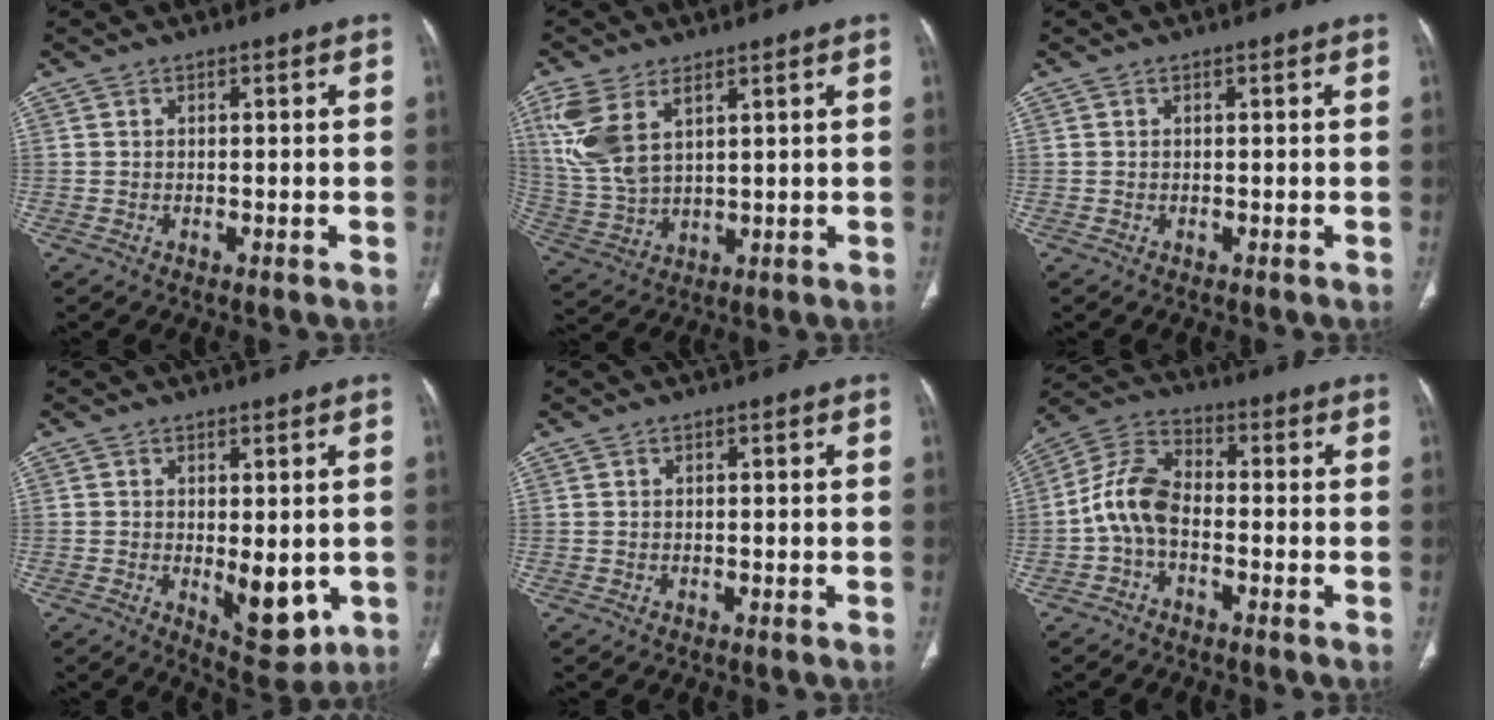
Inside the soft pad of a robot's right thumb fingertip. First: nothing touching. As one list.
[{"total": 11.1, "force": [5.1, 5.7, 8.1], "torque": [-0.188, -0.009, 0.117]}, {"total": 0.0}, {"total": 8.0, "force": [-1.3, 3.8, 6.9], "torque": [-0.072, -0.018, -0.004]}, {"total": 0.0}, {"total": 9.0, "force": [-2.0, 5.4, 6.8], "torque": [-0.133, 0.033, -0.052]}]